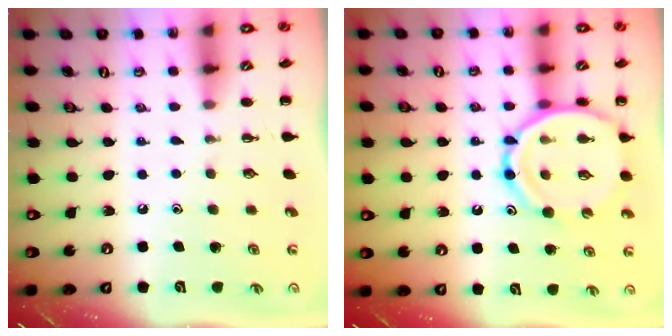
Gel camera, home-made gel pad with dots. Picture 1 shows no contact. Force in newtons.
{"total": 14.9, "press": 14.4, "slide": 3.5}